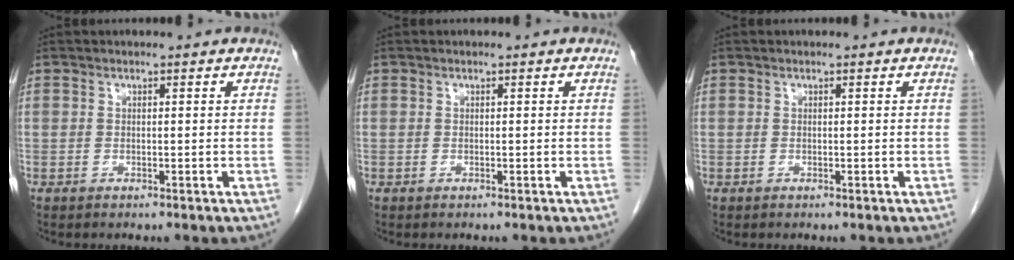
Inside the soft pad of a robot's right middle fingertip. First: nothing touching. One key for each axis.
{"total": 0.0}
{"total": 0.0}